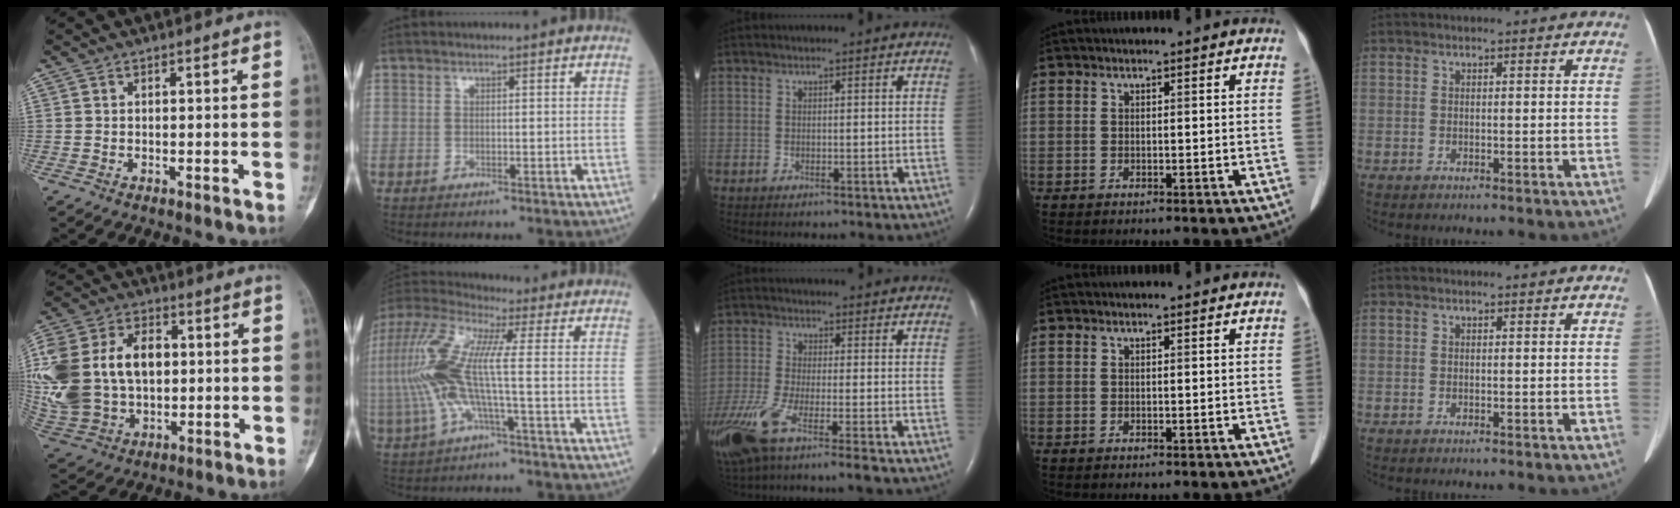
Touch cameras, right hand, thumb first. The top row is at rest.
{"thumb": {"total": 26.3, "force": [2.3, 18.5, 18.7], "torque": [-0.412, 0.025, 0.058]}, "index": {"total": 11.9, "force": [-1.0, 1.3, 11.8], "torque": [-0.280, 0.021, -0.028]}, "middle": {"total": 9.8, "force": [-6.0, 0.8, 7.8], "torque": [-0.166, -0.022, -0.118]}}